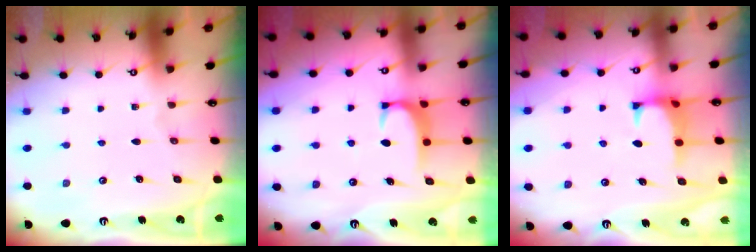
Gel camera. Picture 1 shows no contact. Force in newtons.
{"total": 1.9, "press": 1.8, "slide": 0.4}
{"total": 1.3, "press": 1.1, "slide": 0.6}